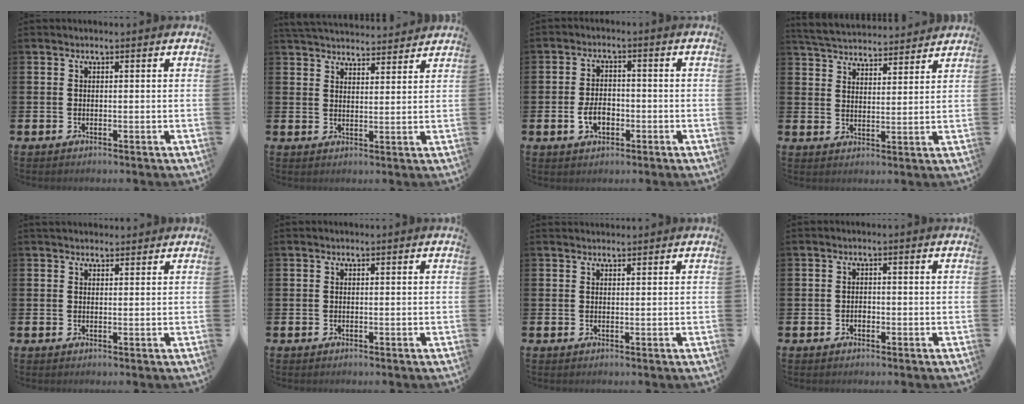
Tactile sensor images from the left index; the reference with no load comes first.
{"total": 4.6, "force": [4.6, 0.6, 0.0], "torque": [-0.010, -0.029, 0.083]}
{"total": 3.8, "force": [-1.2, 2.4, 2.7], "torque": [-0.039, 0.001, -0.025]}
{"total": 5.4, "force": [5.3, 0.8, 0.3], "torque": [-0.031, -0.032, 0.095]}
{"total": 1.9, "force": [1.7, 0.7, 0.1], "torque": [0.007, -0.003, 0.030]}
{"total": 0.0}
{"total": 1.0, "force": [1.0, 0.2, 0.0], "torque": [0.011, -0.003, 0.016]}
{"total": 1.0, "force": [-0.4, 0.8, 0.6], "torque": [-0.009, 0.001, -0.009]}